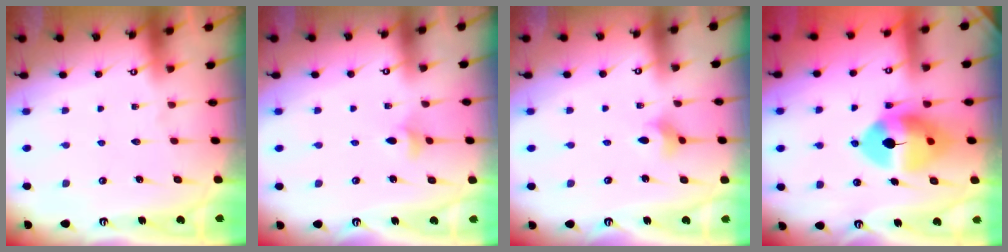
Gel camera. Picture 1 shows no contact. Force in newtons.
{"total": 3.1, "press": 3.0, "slide": 0.7}
{"total": 2.9, "press": 2.9, "slide": 0.7}
{"total": 12.1, "press": 11.9, "slide": 2.0}